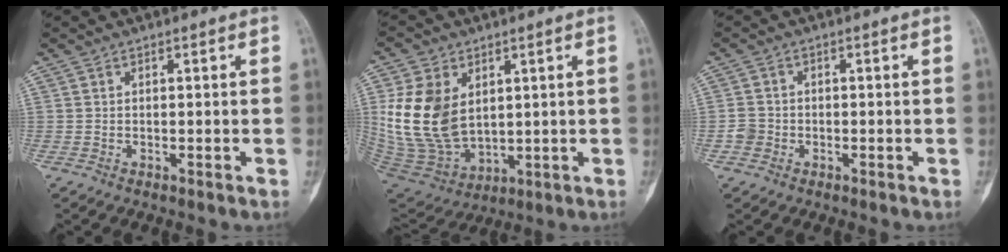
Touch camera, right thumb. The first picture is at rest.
{"total": 16.0, "force": [3.3, 11.0, 11.2], "torque": [-0.200, -0.021, 0.083]}
{"total": 2.3, "force": [-0.8, 2.1, 0.6], "torque": [-0.006, 0.009, -0.019]}